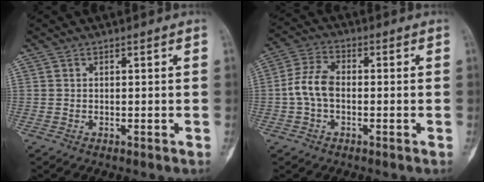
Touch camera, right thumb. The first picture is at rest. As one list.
[{"total": 6.6, "force": [-0.9, 4.0, 5.1], "torque": [-0.107, 0.020, -0.026]}]